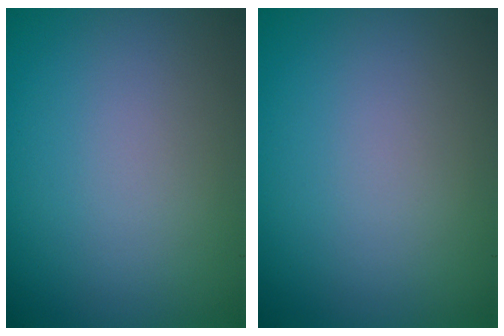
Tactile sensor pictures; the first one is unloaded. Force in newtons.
{"total": 0.0}